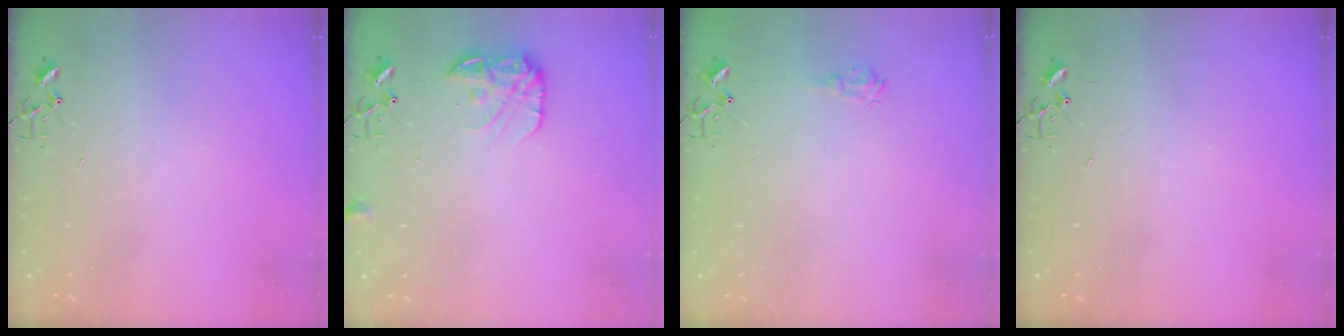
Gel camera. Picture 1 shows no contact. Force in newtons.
{"total": 10.7, "press": 10.7, "slide": 0.3}
{"total": 7.0, "press": 6.9, "slide": 0.9}
{"total": 0.0}